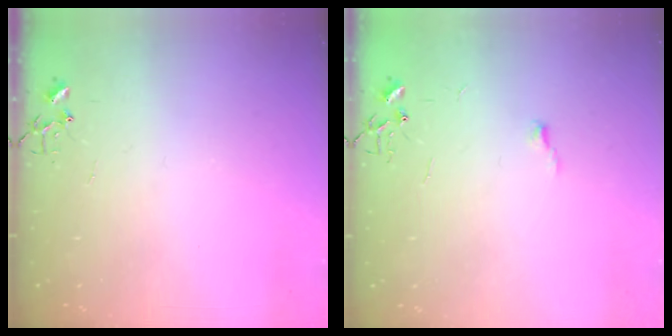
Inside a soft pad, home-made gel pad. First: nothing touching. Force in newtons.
{"total": 3.5, "press": 3.5, "slide": 0.4}